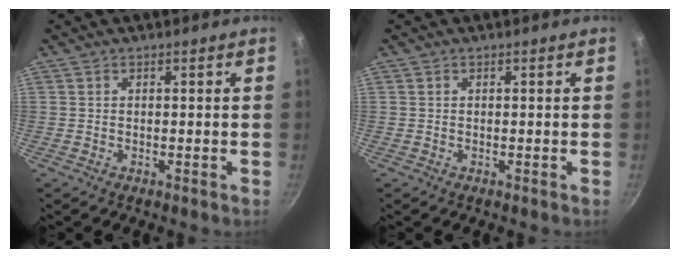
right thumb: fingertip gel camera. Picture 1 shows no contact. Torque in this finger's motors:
{"motor_torque": [-0.25, -0.11, 0.00, 0.00, 0.00]}